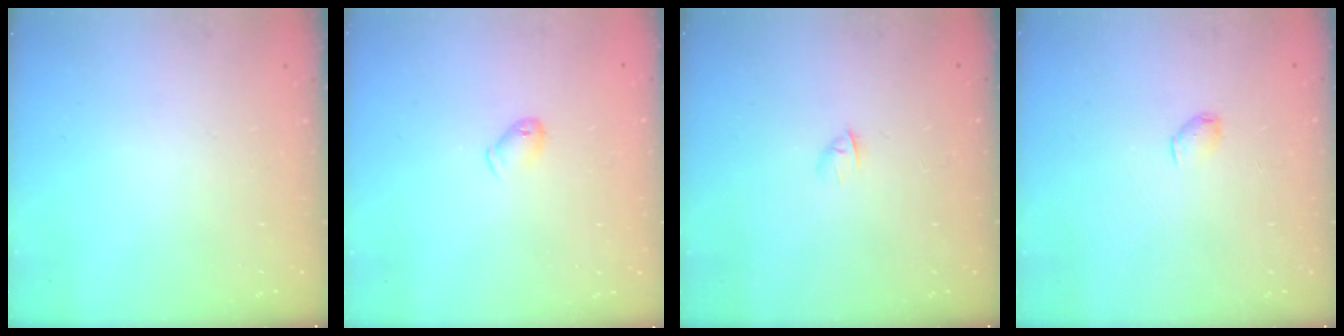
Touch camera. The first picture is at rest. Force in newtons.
{"total": 4.8, "press": 4.7, "slide": 0.9}
{"total": 2.8, "press": 2.7, "slide": 0.7}
{"total": 2.8, "press": 2.8, "slide": 0.5}